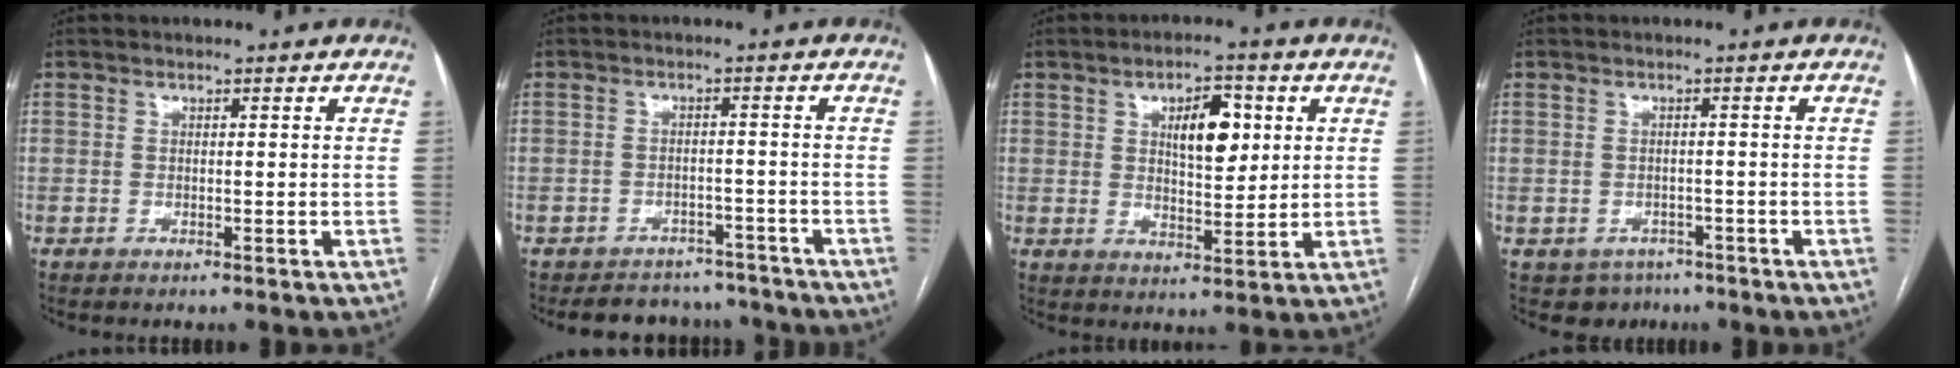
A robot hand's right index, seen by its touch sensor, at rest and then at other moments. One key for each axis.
{"total": 8.2, "fx": -7.5, "fy": 3.3, "fz": 0.3, "tx": 0.011, "ty": 0.016, "tz": -0.092}
{"total": 7.8, "fx": 2.4, "fy": 3.2, "fz": 6.7, "tx": -0.105, "ty": 0.008, "tz": 0.042}
{"total": 4.2, "fx": -2.6, "fy": 3.2, "fz": 0.7, "tx": -0.006, "ty": 0.005, "tz": -0.032}